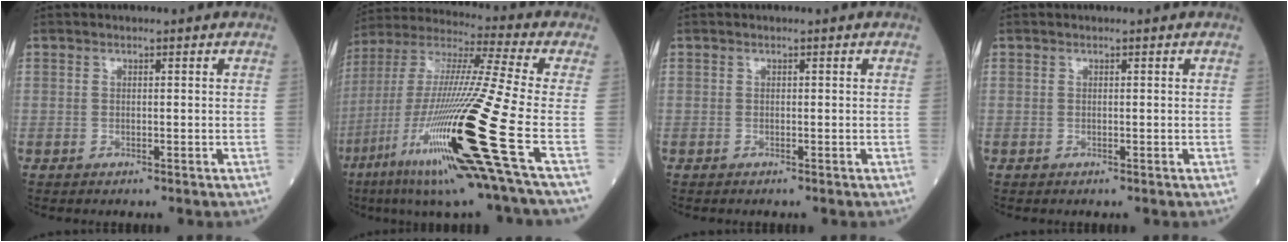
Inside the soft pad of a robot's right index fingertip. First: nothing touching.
{"total": 26.2, "force": [-9.6, -0.6, 24.4], "torque": [-0.472, -0.048, -0.178]}
{"total": 0.0}
{"total": 0.0}